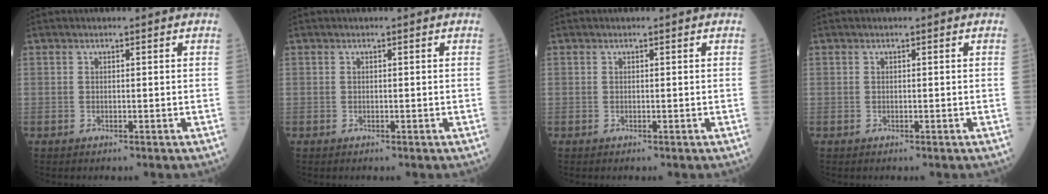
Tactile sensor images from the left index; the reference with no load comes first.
{"total": 0.0}
{"total": 0.0}
{"total": 0.0}